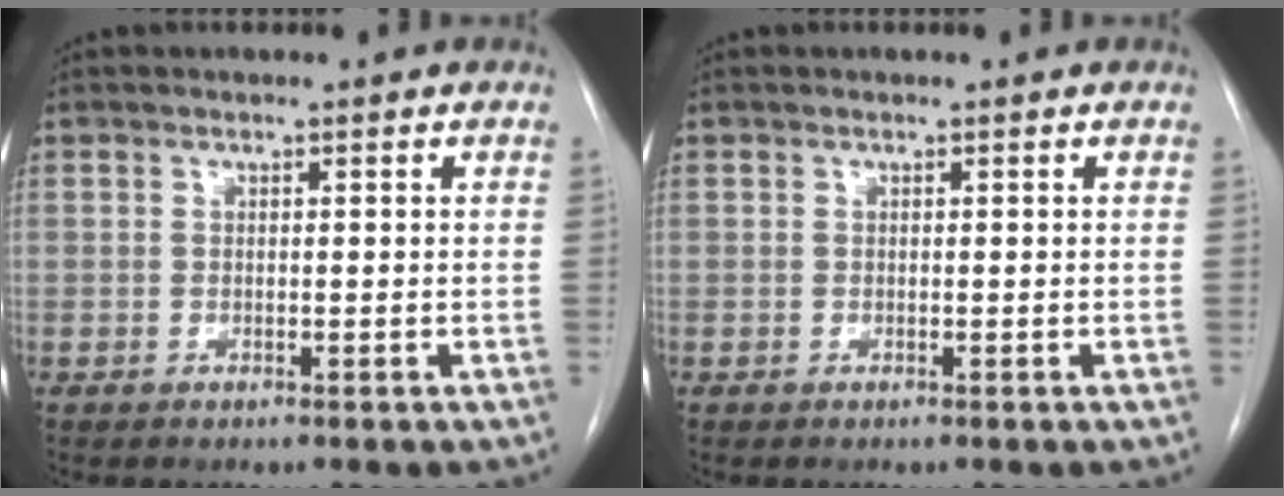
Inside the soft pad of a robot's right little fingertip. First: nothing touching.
{"total": 0.0}